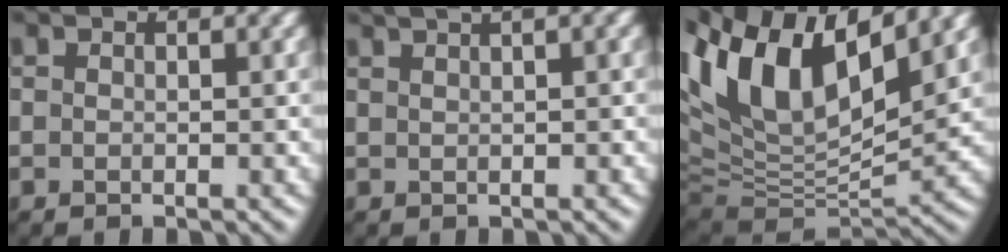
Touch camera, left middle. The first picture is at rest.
{"total": 4.8, "force": [3.2, 1.5, 3.3], "torque": [-0.049, 0.029, 0.040]}
{"total": 12.3, "force": [5.5, 5.3, 9.6], "torque": [-0.199, 0.014, 0.098]}